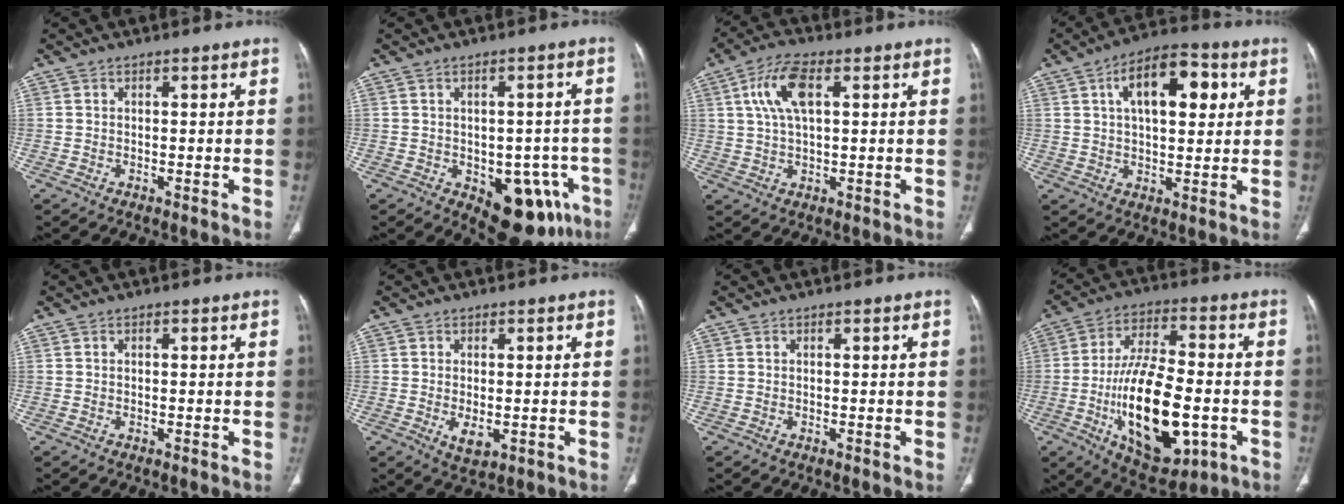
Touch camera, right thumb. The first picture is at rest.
{"total": 10.9, "force": [-4.4, 6.6, 7.5], "torque": [-0.049, 0.014, -0.044]}
{"total": 8.7, "force": [2.6, 3.8, 7.3], "torque": [-0.150, 0.010, 0.049]}
{"total": 13.6, "force": [4.3, 6.7, 11.1], "torque": [-0.150, 0.010, 0.064]}
{"total": 0.0}
{"total": 3.7, "force": [-0.7, 1.9, 3.1], "torque": [-0.050, -0.009, -0.003]}
{"total": 0.0}
{"total": 21.5, "force": [-5.2, 9.9, 18.4], "torque": [-0.300, 0.016, -0.073]}